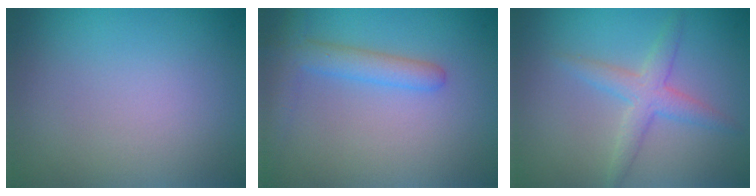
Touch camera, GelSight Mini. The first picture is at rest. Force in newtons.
{"total": 2.9, "press": 2.9, "slide": 0.2}
{"total": 2.7, "press": 2.7, "slide": 0.0}